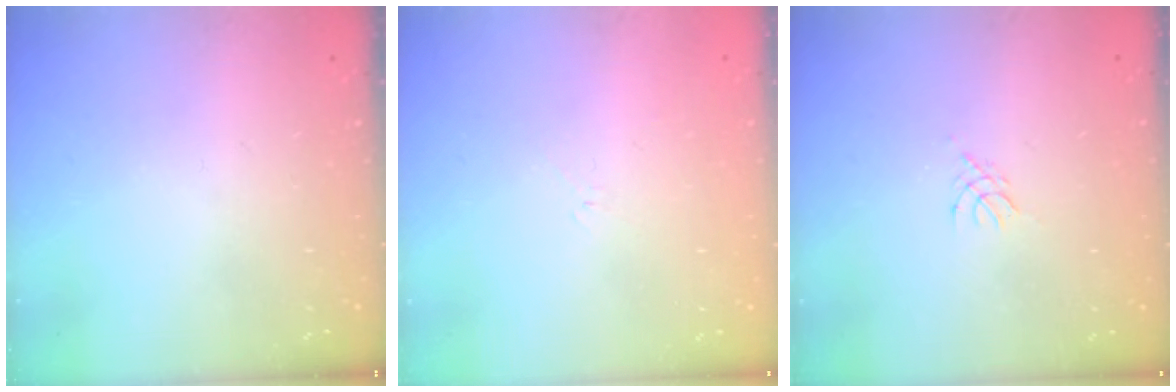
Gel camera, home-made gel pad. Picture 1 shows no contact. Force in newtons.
{"total": 2.6, "press": 2.5, "slide": 0.6}
{"total": 2.8, "press": 2.7, "slide": 0.6}